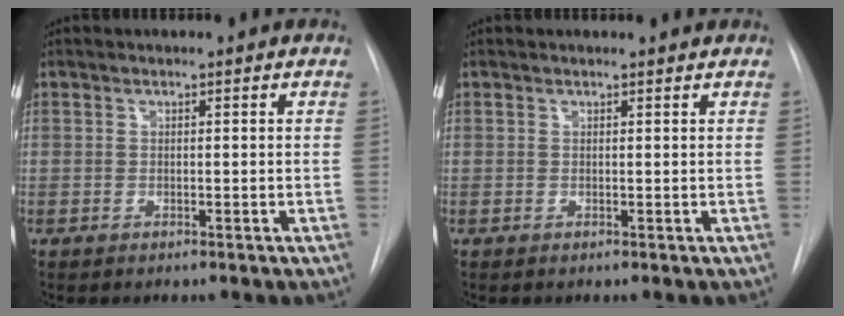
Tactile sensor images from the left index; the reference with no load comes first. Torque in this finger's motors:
{"motor_torque": [0.02, 0.10, -0.03, -0.01]}